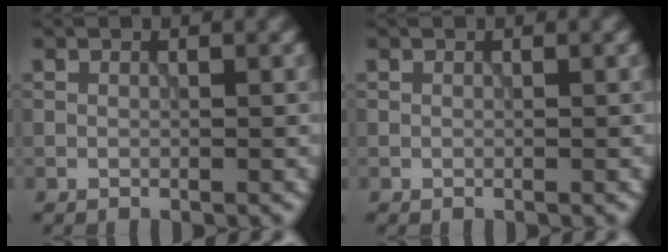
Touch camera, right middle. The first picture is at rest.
{"total": 0.0}